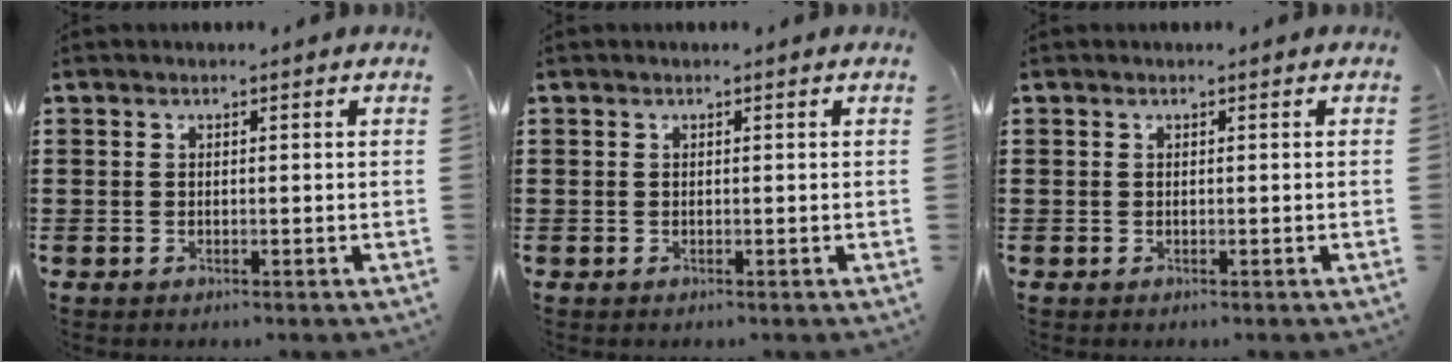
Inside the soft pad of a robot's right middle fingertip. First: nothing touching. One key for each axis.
{"total": 0.0}
{"total": 0.0}